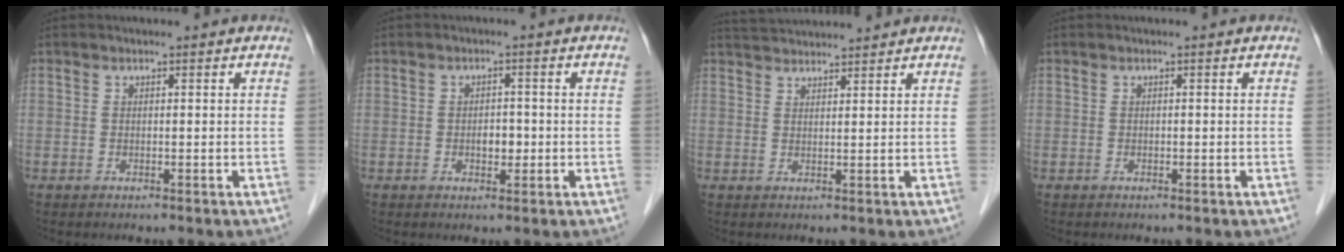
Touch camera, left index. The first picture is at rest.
{"total": 2.4, "force": [-0.6, 1.5, 1.8], "torque": [-0.026, 0.003, -0.006]}
{"total": 6.1, "force": [6.0, 0.0, 1.2], "torque": [-0.026, 0.037, 0.096]}
{"total": 0.0}